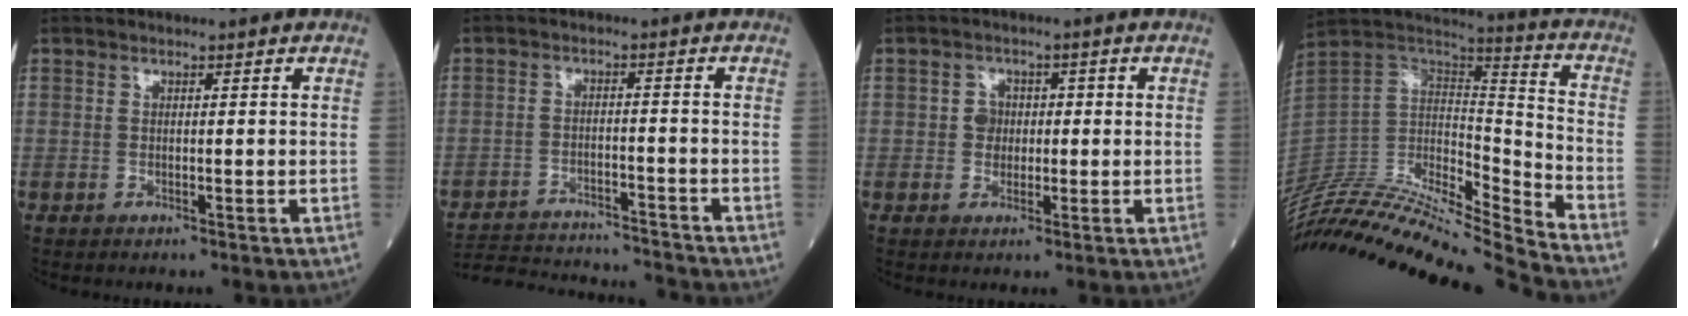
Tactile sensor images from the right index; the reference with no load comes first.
{"total": 15.3, "force": [-14.9, 0.8, 3.7], "torque": [-0.069, 0.000, -0.218]}
{"total": 2.9, "force": [0.0, 2.6, 1.3], "torque": [-0.014, 0.009, -0.002]}
{"total": 32.2, "force": [-30.1, 1.3, 11.2], "torque": [-0.242, -0.030, -0.494]}